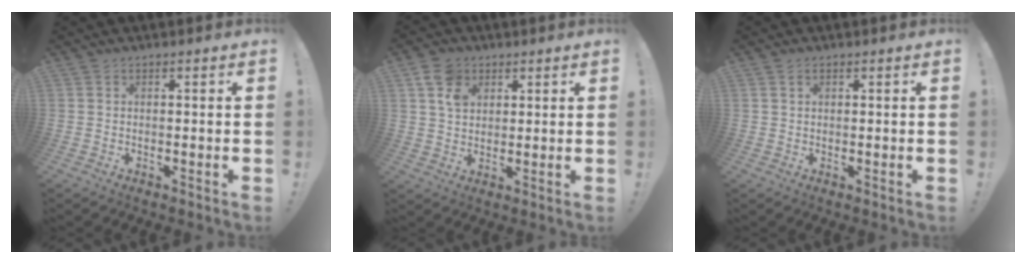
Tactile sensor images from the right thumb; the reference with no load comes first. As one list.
[{"total": 7.8, "force": [3.8, 5.9, 3.5], "torque": [-0.060, -0.008, 0.075]}, {"total": 1.0, "force": [0.5, 0.7, 0.5], "torque": [-0.011, 0.002, 0.010]}]